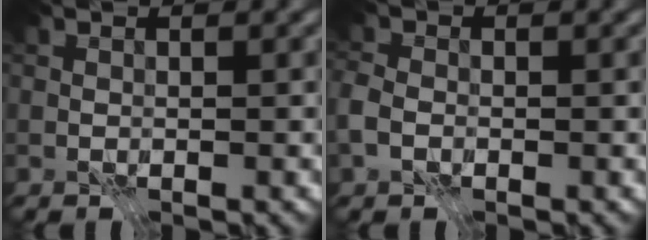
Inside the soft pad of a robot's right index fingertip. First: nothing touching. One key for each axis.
{"total": 3.2, "fx": -0.9, "fy": 2.5, "fz": 1.9, "tx": -0.050, "ty": 0.002, "tz": -0.025}